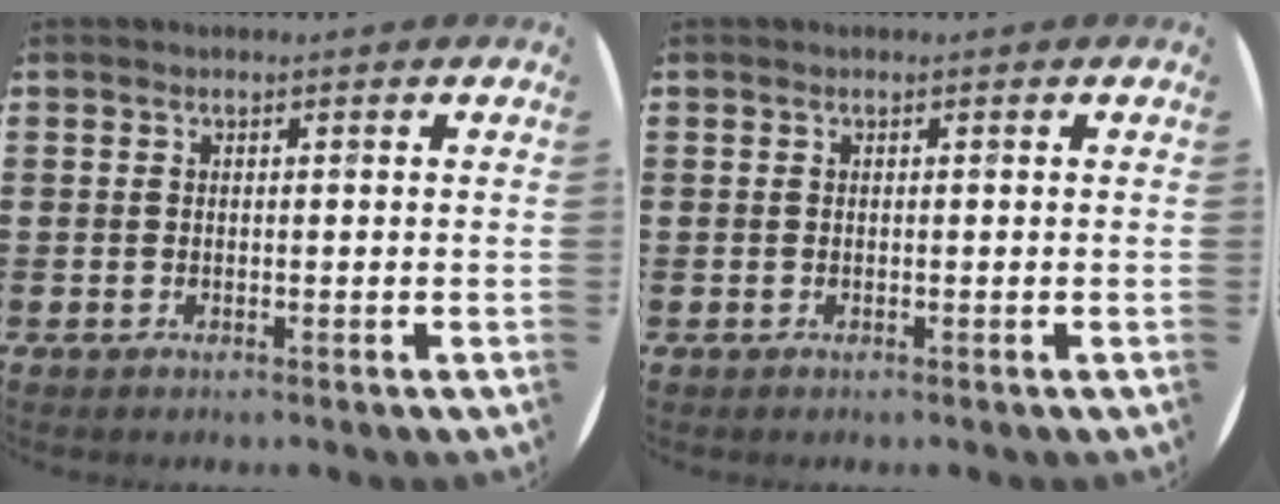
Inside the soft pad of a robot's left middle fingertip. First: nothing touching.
{"total": 0.0}